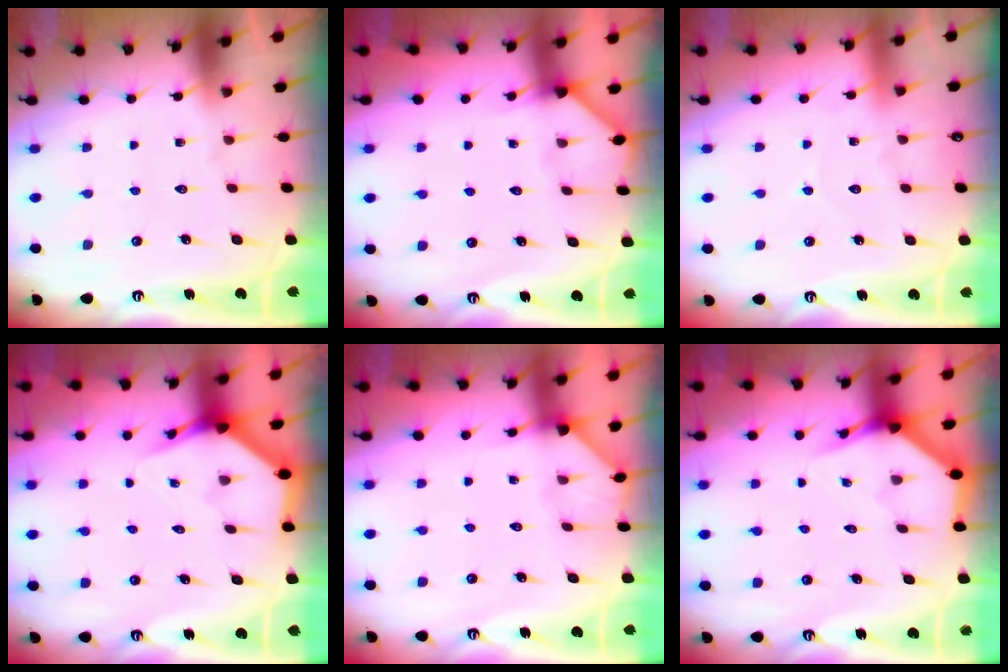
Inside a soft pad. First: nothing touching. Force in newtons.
{"total": 2.7, "press": 2.7, "slide": 0.2}
{"total": 2.6, "press": 2.6, "slide": 0.3}
{"total": 3.9, "press": 3.9, "slide": 0.2}
{"total": 2.8, "press": 2.8, "slide": 0.2}
{"total": 3.8, "press": 3.8, "slide": 0.2}